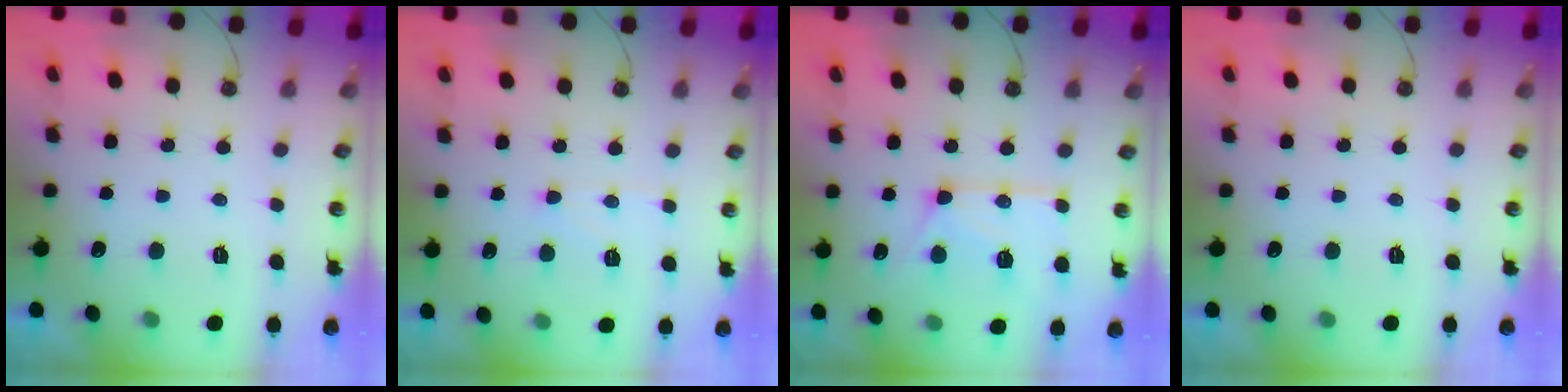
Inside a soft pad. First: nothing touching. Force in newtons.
{"total": 5.2, "press": 5.1, "slide": 0.9}
{"total": 13.0, "press": 12.9, "slide": 1.3}
{"total": 0.0}